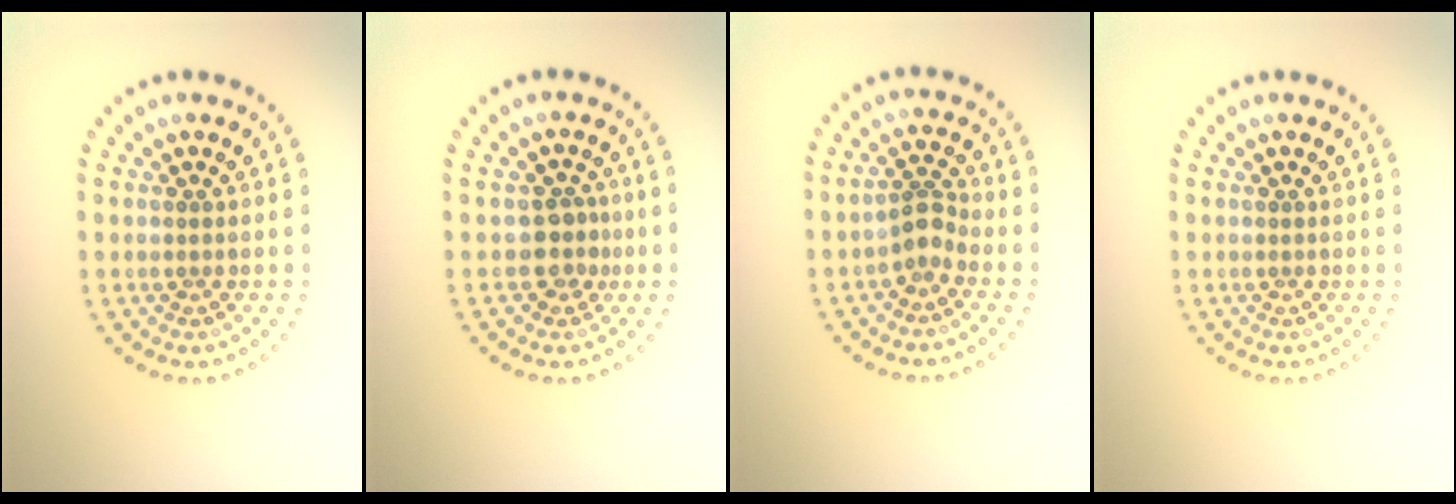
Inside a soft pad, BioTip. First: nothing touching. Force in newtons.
{"total": 2.2, "press": 1.8, "slide": 1.3}
{"total": 2.1, "press": 1.6, "slide": 1.3}
{"total": 0.0}